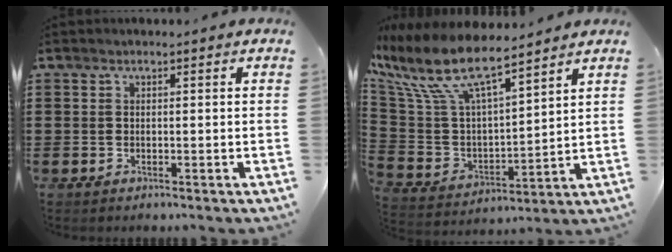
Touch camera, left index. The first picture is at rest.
{"total": 11.5, "force": [8.3, 3.0, 7.3], "torque": [-0.184, -0.049, 0.142]}